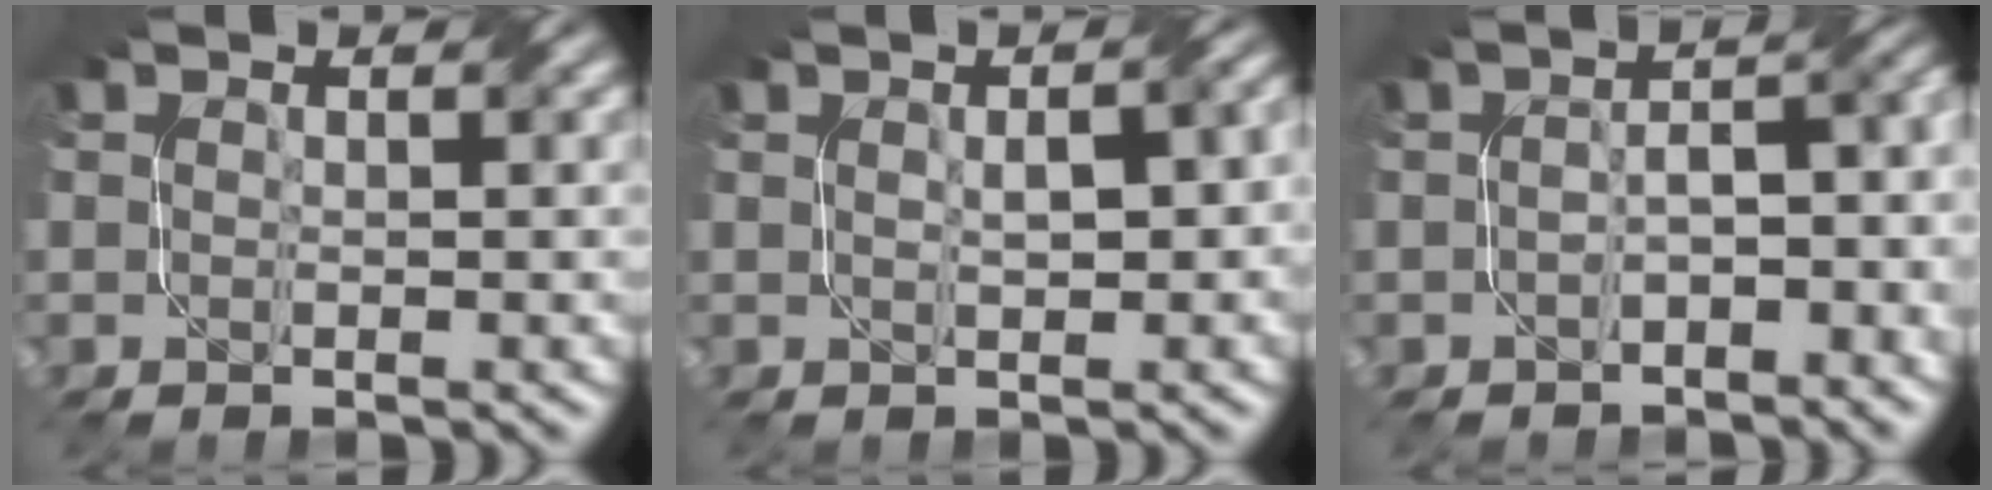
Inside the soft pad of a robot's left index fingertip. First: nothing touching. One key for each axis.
{"total": 3.3, "fx": 0.6, "fy": 1.2, "fz": 3.0, "tx": -0.039, "ty": 0.011, "tz": 0.009}
{"total": 5.3, "fx": -1.7, "fy": 2.4, "fz": 4.4, "tx": -0.051, "ty": 0.007, "tz": -0.027}